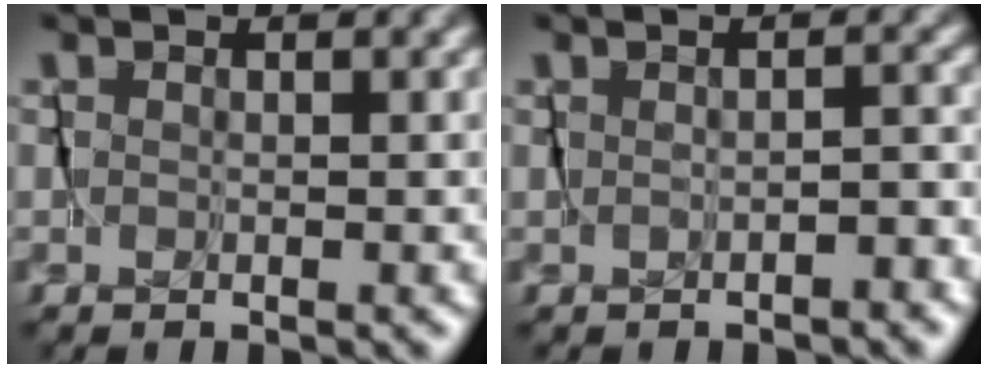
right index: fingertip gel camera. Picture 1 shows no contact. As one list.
[{"total": 0.9, "force": [-0.8, 0.0, -0.3], "torque": [0.011, 0.007, -0.020]}]